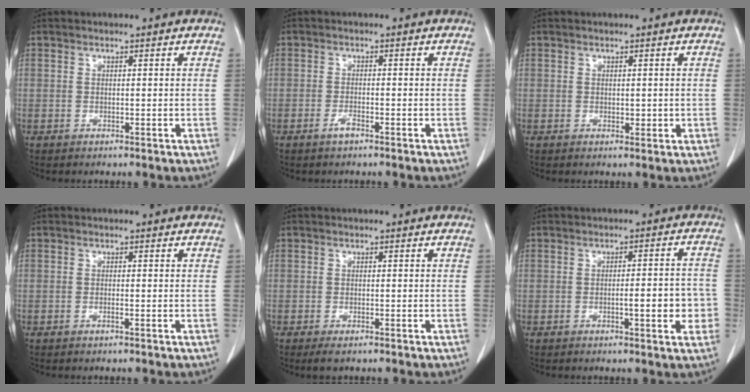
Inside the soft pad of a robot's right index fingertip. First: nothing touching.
{"total": 1.6, "force": [-1.1, 0.3, 1.2], "torque": [-0.023, 0.000, -0.022]}
{"total": 1.4, "force": [0.0, 0.8, 1.1], "torque": [-0.012, -0.002, 0.002]}
{"total": 0.6, "force": [-0.3, 0.0, 0.5], "torque": [-0.011, 0.000, -0.005]}
{"total": 1.8, "force": [-1.2, 0.5, 1.3], "torque": [-0.020, -0.004, -0.017]}
{"total": 5.0, "force": [-1.3, 1.3, 4.7], "torque": [-0.058, 0.005, -0.014]}